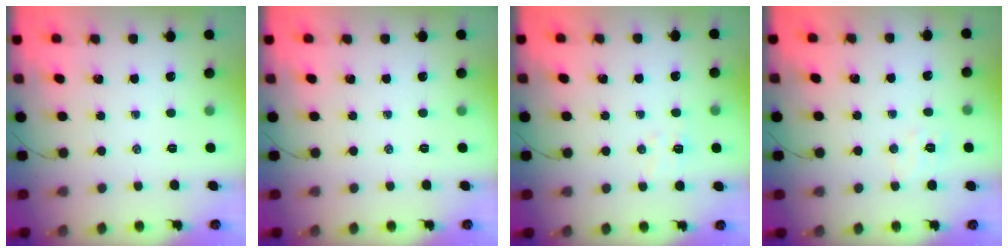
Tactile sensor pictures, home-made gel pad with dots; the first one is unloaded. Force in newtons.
{"total": 0.0}
{"total": 4.6, "press": 4.5, "slide": 0.9}
{"total": 5.5, "press": 5.3, "slide": 1.3}